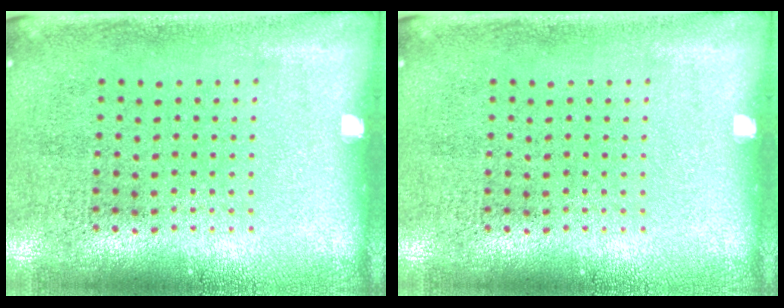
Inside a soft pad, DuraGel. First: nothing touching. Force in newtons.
{"total": 0.0}